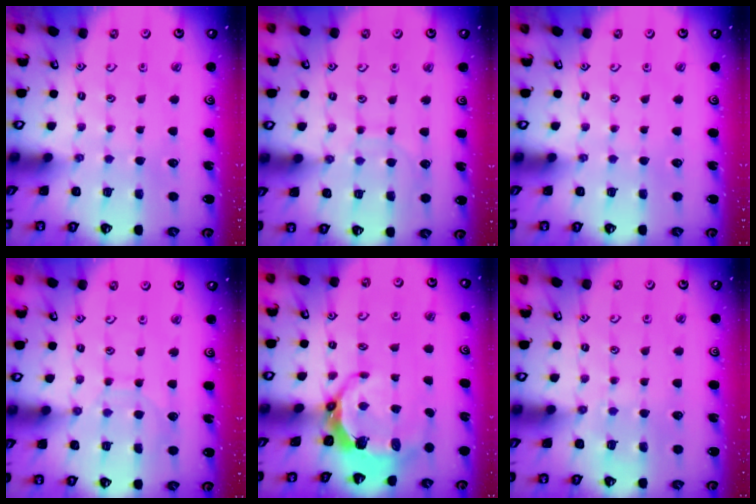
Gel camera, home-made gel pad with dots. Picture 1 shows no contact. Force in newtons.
{"total": 6.8, "press": 6.8, "slide": 0.1}
{"total": 0.0}
{"total": 5.6, "press": 5.5, "slide": 0.5}
{"total": 7.6, "press": 6.1, "slide": 4.5}
{"total": 5.1, "press": 5.1, "slide": 0.6}